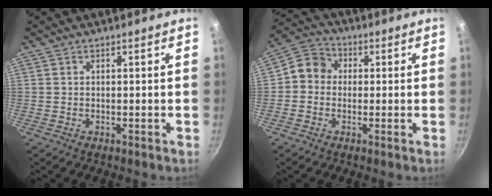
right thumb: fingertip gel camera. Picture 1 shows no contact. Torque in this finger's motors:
{"motor_torque": [0.68, 0.96, 0.49, -0.33, -0.01]}